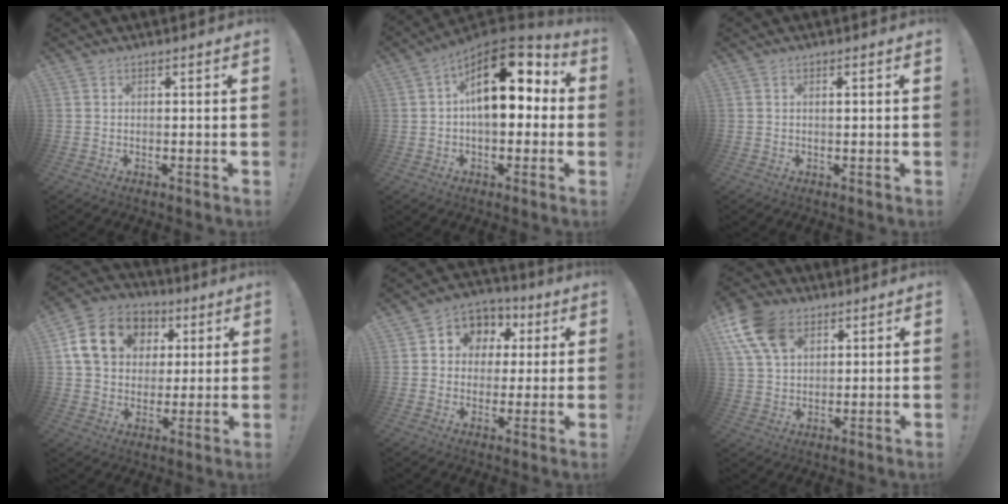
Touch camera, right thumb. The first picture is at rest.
{"total": 18.2, "force": [4.1, 9.9, 14.8], "torque": [-0.214, -0.007, 0.068]}
{"total": 1.0, "force": [0.3, -0.1, 1.0], "torque": [-0.006, -0.005, 0.000]}
{"total": 16.8, "force": [5.5, 13.4, 8.5], "torque": [-0.118, -0.005, 0.117]}
{"total": 7.7, "force": [1.0, 7.3, 2.3], "torque": [-0.029, -0.008, 0.024]}
{"total": 14.5, "force": [6.8, 9.6, 8.4], "torque": [-0.155, -0.026, 0.133]}